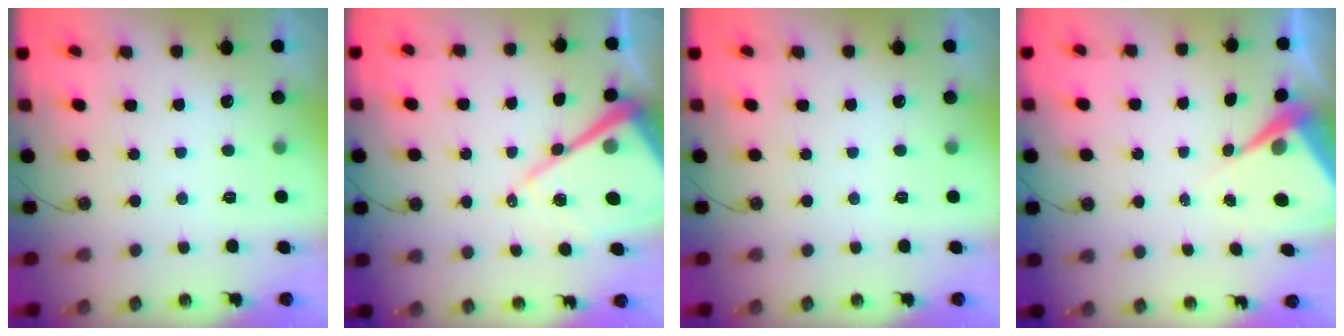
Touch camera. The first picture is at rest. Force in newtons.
{"total": 18.2, "press": 18.1, "slide": 1.9}
{"total": 0.0}
{"total": 7.0, "press": 7.0, "slide": 0.5}